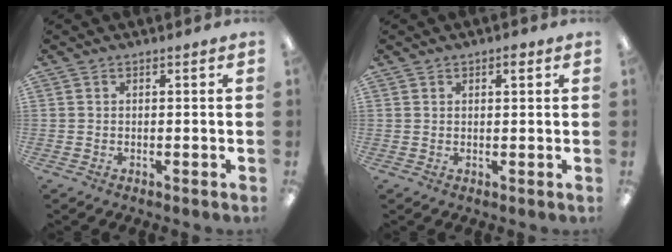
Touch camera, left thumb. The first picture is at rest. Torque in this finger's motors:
{"motor_torque": [-0.17, 0.04, -0.05, -0.12, -0.01]}